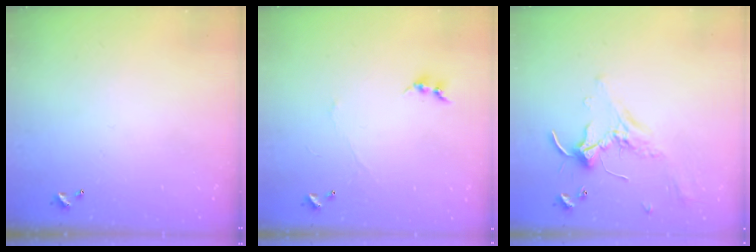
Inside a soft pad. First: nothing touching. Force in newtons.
{"total": 1.5, "press": 1.4, "slide": 0.5}
{"total": 1.7, "press": 1.6, "slide": 0.2}